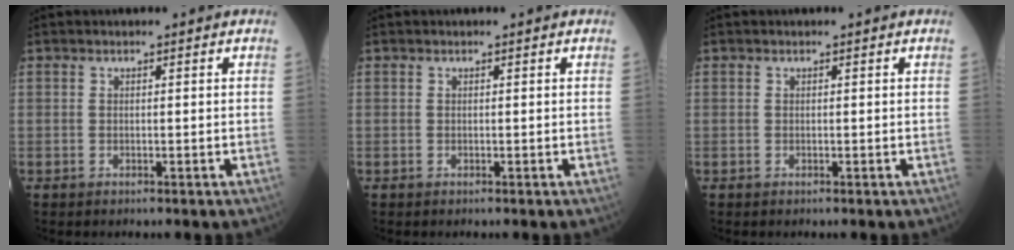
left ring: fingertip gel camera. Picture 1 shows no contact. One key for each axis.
{"total": 0.0}
{"total": 0.0}